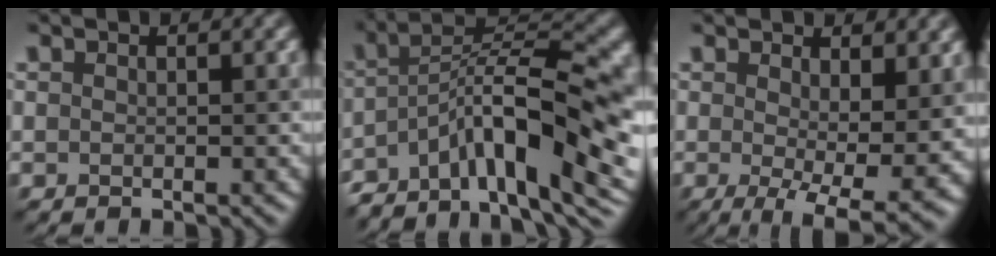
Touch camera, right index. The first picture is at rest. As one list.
[{"total": 12.6, "force": [-5.4, 4.4, 10.5], "torque": [-0.166, 0.015, -0.097]}, {"total": 8.0, "force": [-0.5, 2.7, 7.5], "torque": [-0.113, -0.023, 0.003]}]